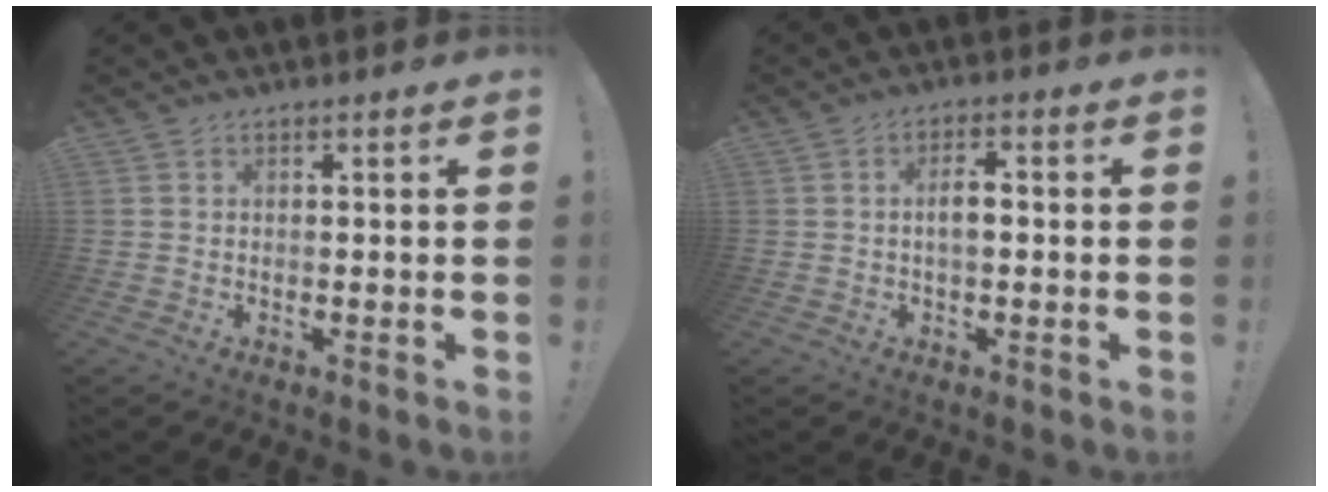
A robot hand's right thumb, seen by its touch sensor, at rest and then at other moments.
{"total": 4.3, "force": [-0.3, 1.9, 3.8], "torque": [-0.062, 0.009, -0.008]}